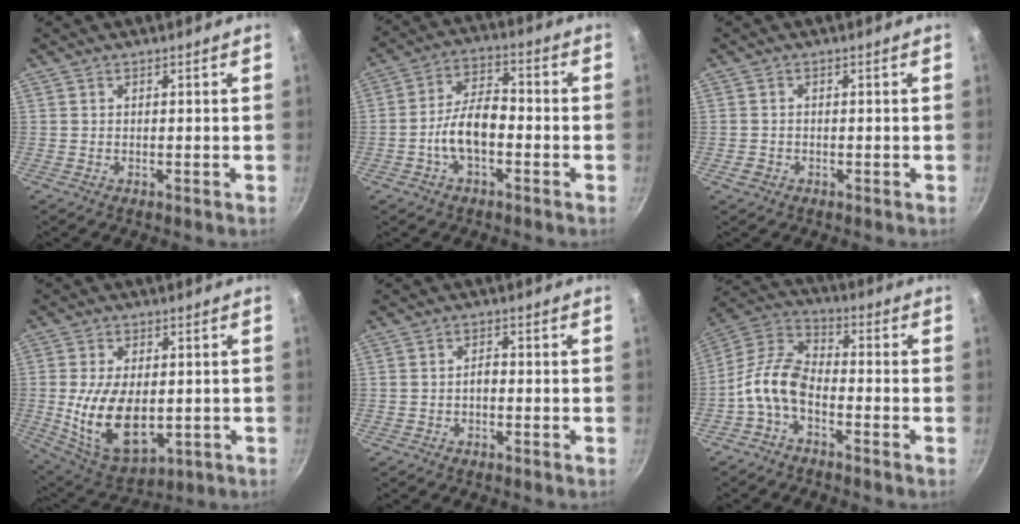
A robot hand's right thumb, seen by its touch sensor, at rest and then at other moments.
{"total": 9.1, "force": [-2.7, 4.7, 7.3], "torque": [-0.117, 0.041, -0.056]}
{"total": 1.8, "force": [-0.8, 1.4, 0.6], "torque": [-0.010, 0.006, -0.012]}
{"total": 15.2, "force": [-1.4, 8.9, 12.3], "torque": [-0.211, -0.013, -0.007]}
{"total": 1.8, "force": [-0.7, 1.0, 1.3], "torque": [-0.015, 0.013, -0.013]}
{"total": 9.7, "force": [-3.9, 5.1, 7.3], "torque": [-0.149, 0.050, -0.094]}